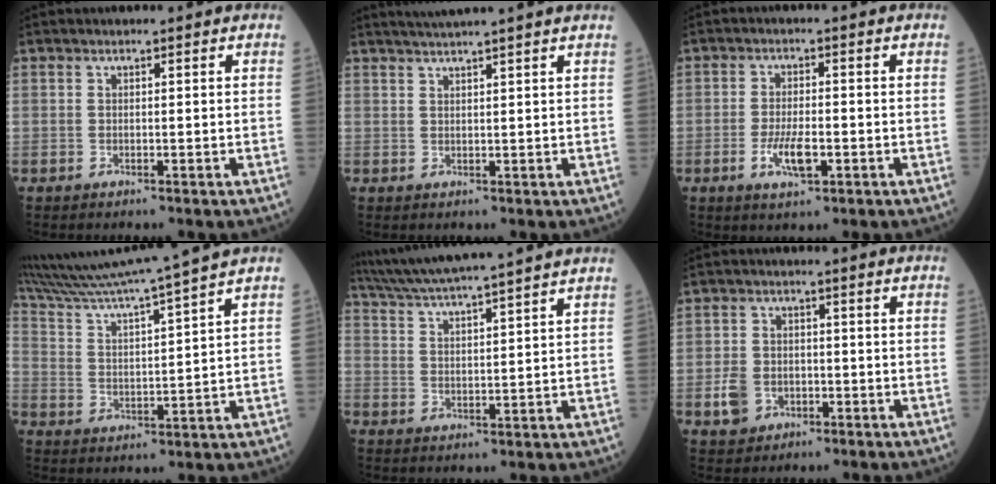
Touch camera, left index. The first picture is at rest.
{"total": 5.7, "force": [4.9, -1.4, 2.6], "torque": [-0.037, 0.019, 0.070]}
{"total": 4.7, "force": [-1.7, 1.2, 4.3], "torque": [-0.084, -0.004, -0.027]}
{"total": 15.8, "force": [13.9, -2.8, 6.9], "torque": [-0.126, -0.015, 0.220]}
{"total": 16.5, "force": [14.7, -1.3, 7.4], "torque": [-0.139, 0.010, 0.218]}
{"total": 4.9, "force": [-1.9, 4.0, 2.2], "torque": [-0.052, 0.006, -0.025]}